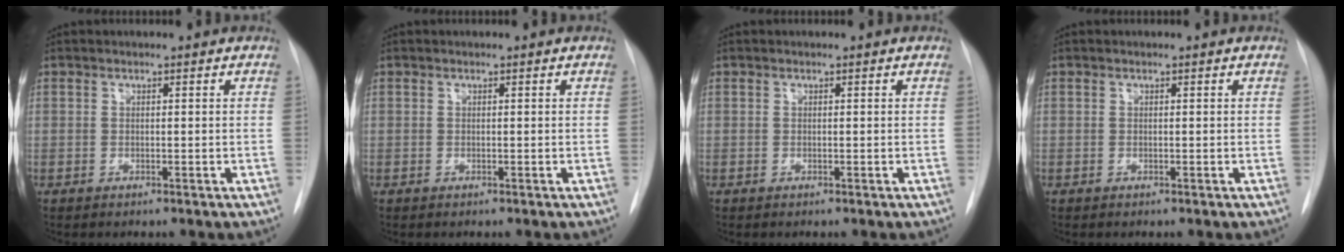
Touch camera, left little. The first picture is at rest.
{"total": 0.0}
{"total": 0.0}
{"total": 0.0}